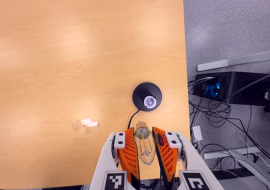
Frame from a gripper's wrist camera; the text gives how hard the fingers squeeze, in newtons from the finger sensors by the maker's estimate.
{"total": 20.9, "left": 22.4, "right": 19.4}